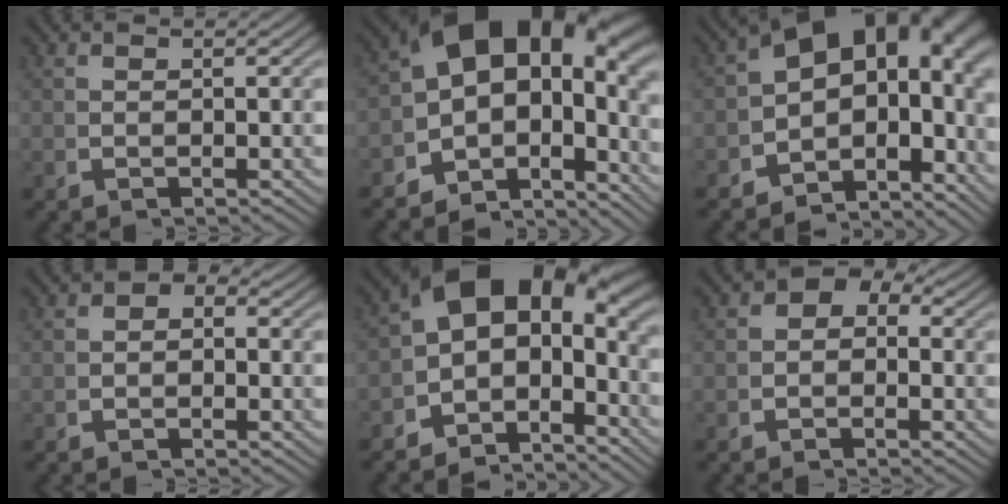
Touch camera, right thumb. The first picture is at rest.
{"total": 16.0, "force": [0.3, 10.6, 12.0], "torque": [-0.213, -0.032, 0.006]}
{"total": 13.8, "force": [-0.3, 9.1, 10.4], "torque": [-0.157, -0.023, -0.009]}
{"total": 1.0, "force": [-0.5, 0.8, 0.4], "torque": [-0.006, -0.003, -0.011]}
{"total": 12.5, "force": [0.0, 8.5, 9.2], "torque": [-0.159, -0.022, -0.007]}
{"total": 2.1, "force": [0.1, 1.5, 1.4], "torque": [-0.018, -0.002, 0.003]}